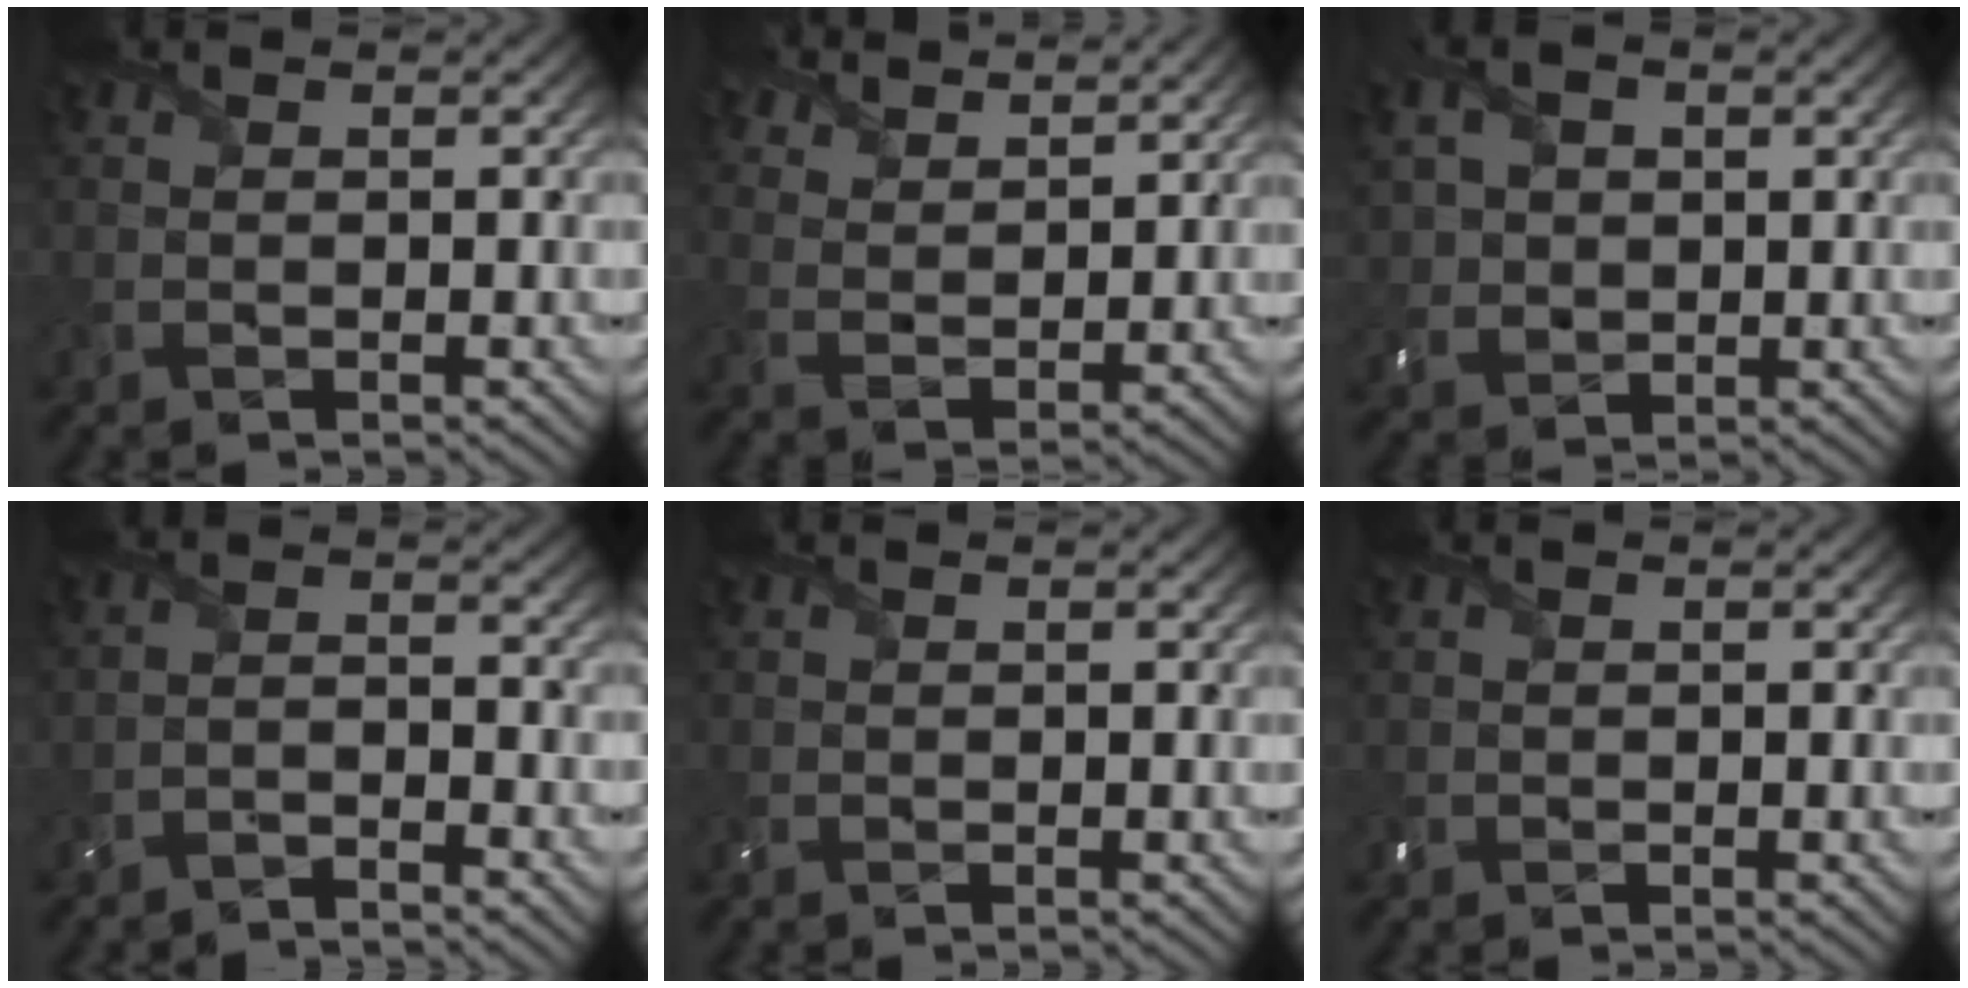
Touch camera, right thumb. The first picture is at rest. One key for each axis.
{"total": 7.4, "fx": 6.4, "fy": 2.3, "fz": 3.1, "tx": -0.074, "ty": -0.008, "tz": 0.126}
{"total": 5.8, "fx": 1.7, "fy": 4.2, "fz": 3.6, "tx": -0.100, "ty": 0.002, "tz": 0.033}
{"total": 2.9, "fx": -2.8, "fy": 0.2, "fz": 1.0, "tx": -0.021, "ty": 0.001, "tz": -0.061}
{"total": 0.5, "fx": -0.1, "fy": 0.4, "fz": 0.4, "tx": -0.010, "ty": 0.000, "tz": -0.003}
{"total": 0.6, "fx": -0.1, "fy": 0.5, "fz": 0.2, "tx": -0.007, "ty": 0.000, "tz": -0.002}